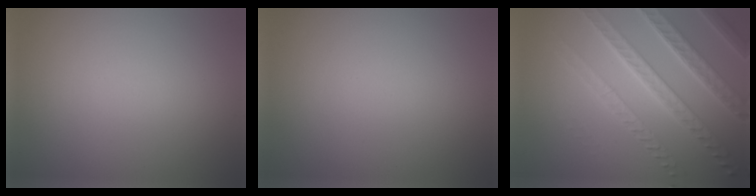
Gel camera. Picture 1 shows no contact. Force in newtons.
{"total": 0.0}
{"total": 7.7, "press": 5.3, "slide": 5.6}